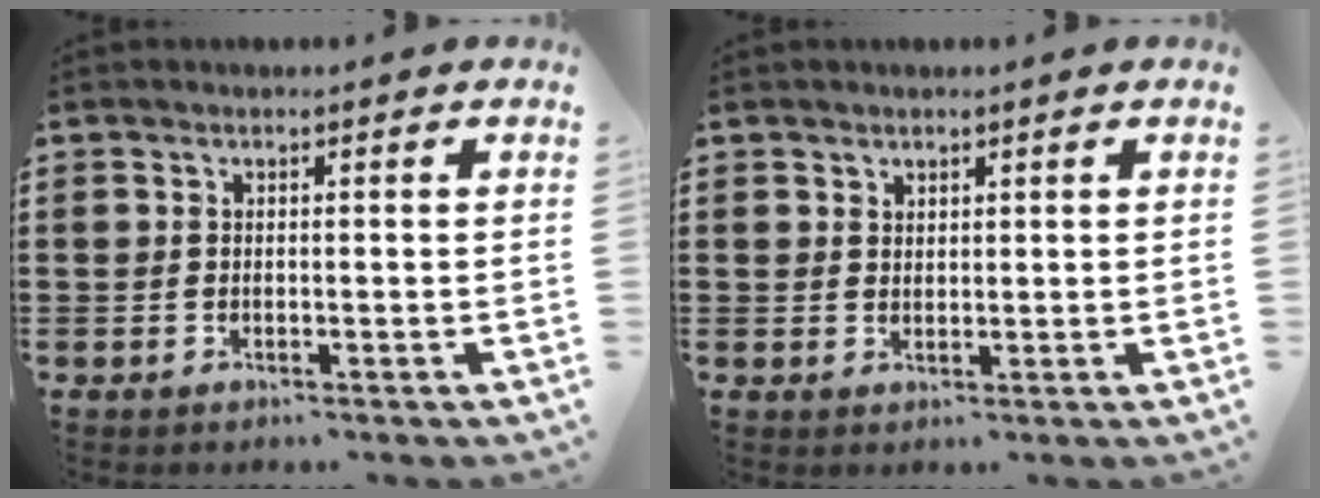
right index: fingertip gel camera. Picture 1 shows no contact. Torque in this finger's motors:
{"motor_torque": [-0.21, 0.29, 0.03, 0.00]}